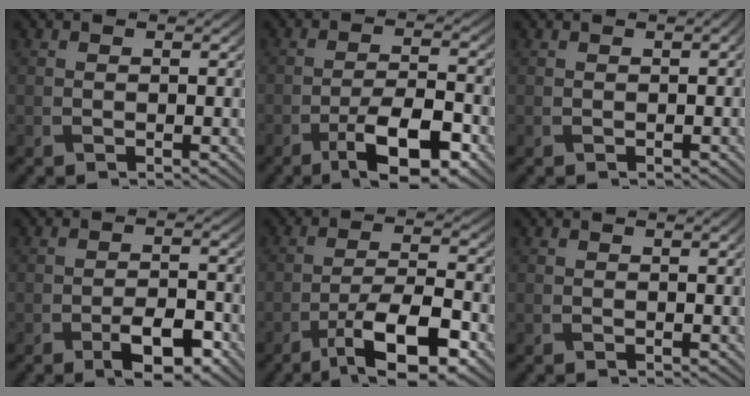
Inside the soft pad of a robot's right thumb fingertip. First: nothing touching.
{"total": 8.5, "force": [-4.6, 2.6, 6.7], "torque": [-0.115, 0.004, -0.078]}
{"total": 0.9, "force": [0.4, 0.2, 0.8], "torque": [-0.012, 0.004, 0.005]}
{"total": 5.2, "force": [-2.8, 2.1, 3.8], "torque": [-0.059, 0.002, -0.046]}
{"total": 10.2, "force": [-5.9, 2.7, 7.9], "torque": [-0.139, 0.000, -0.099]}
{"total": 1.1, "force": [0.5, 0.1, 1.0], "torque": [-0.016, 0.005, 0.007]}